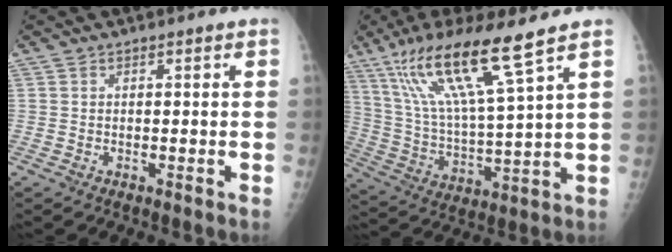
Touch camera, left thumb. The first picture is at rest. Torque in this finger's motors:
{"motor_torque": [0.79, -0.04, 1.33, -1.45, 0.51]}